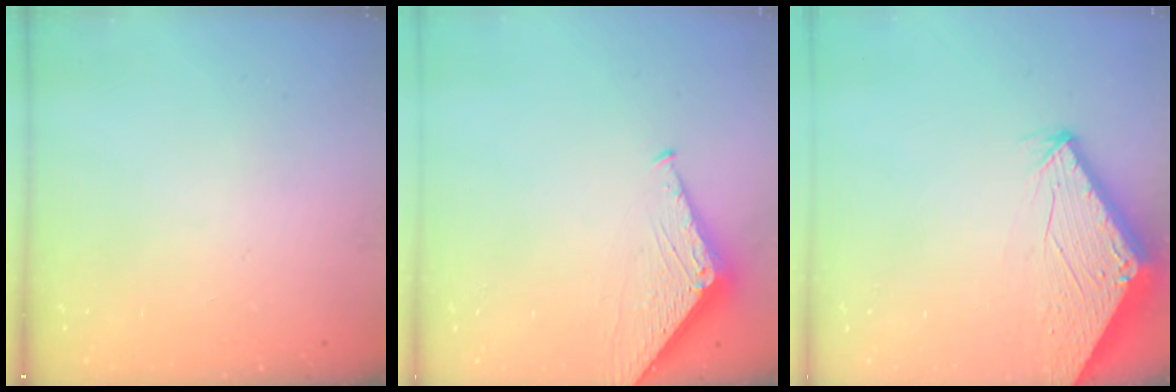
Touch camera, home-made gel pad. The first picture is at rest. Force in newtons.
{"total": 3.8, "press": 3.8, "slide": 0.5}
{"total": 2.8, "press": 2.8, "slide": 0.1}